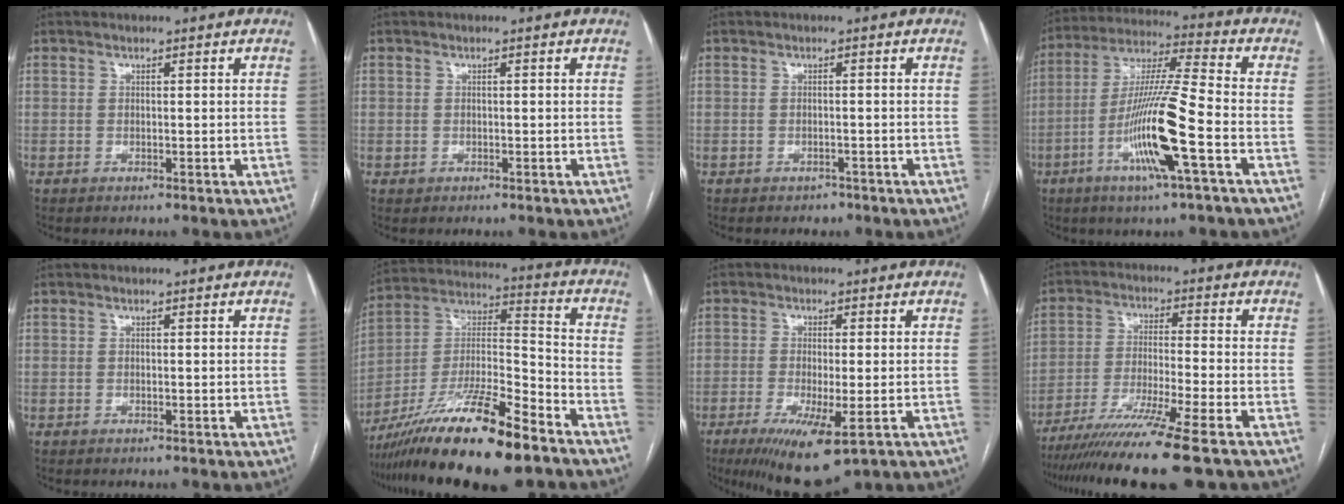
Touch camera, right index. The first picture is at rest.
{"total": 0.8, "force": [-0.2, 0.8, 0.0], "torque": [0.001, 0.005, -0.004]}
{"total": 1.5, "force": [-1.2, 0.9, 0.2], "torque": [-0.010, 0.001, -0.015]}
{"total": 14.8, "force": [-5.3, -0.3, 13.8], "torque": [-0.274, -0.007, -0.104]}
{"total": 0.0}
{"total": 20.8, "force": [-14.5, 2.4, 14.7], "torque": [-0.281, -0.023, -0.258]}
{"total": 10.0, "force": [-5.0, 2.0, 8.4], "torque": [-0.140, -0.028, -0.076]}
{"total": 14.6, "force": [-11.1, -1.4, 9.4], "torque": [-0.170, -0.046, -0.185]}